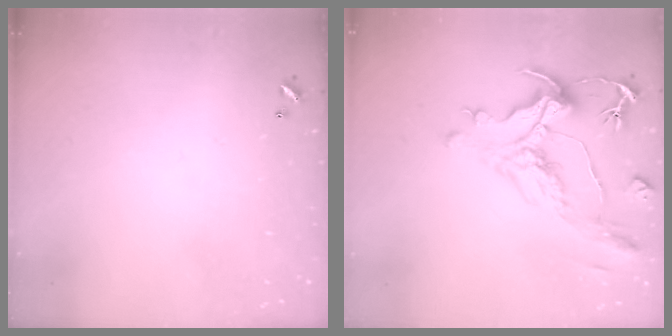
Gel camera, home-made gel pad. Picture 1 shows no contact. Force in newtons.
{"total": 1.9, "press": 0.8, "slide": 1.8}